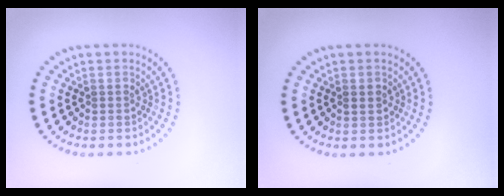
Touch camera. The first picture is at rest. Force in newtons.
{"total": 0.5, "press": 0.5, "slide": 0.2}